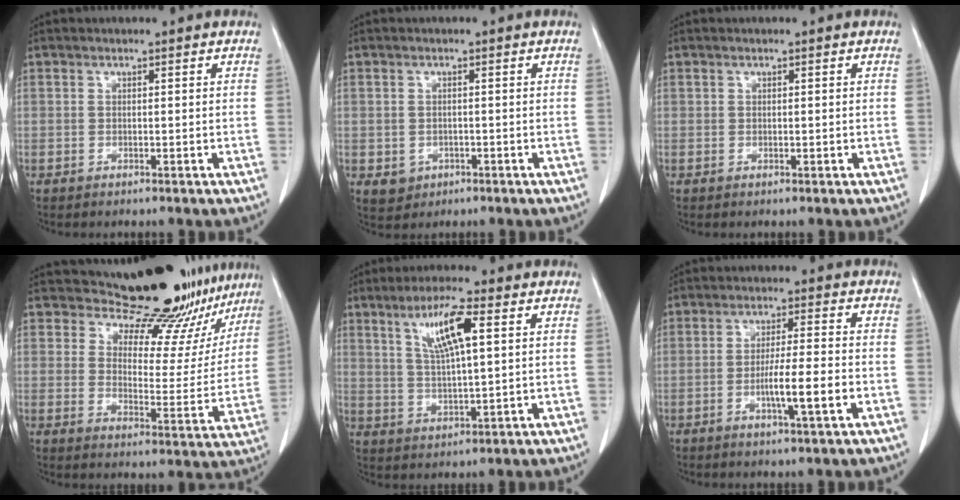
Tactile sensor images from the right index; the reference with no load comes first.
{"total": 3.0, "force": [-0.9, 2.8, 0.8], "torque": [-0.009, 0.002, -0.004]}
{"total": 0.0}
{"total": 16.2, "force": [15.3, 3.2, 4.2], "torque": [-0.044, -0.070, 0.183]}
{"total": 8.6, "force": [3.4, 1.0, 7.8], "torque": [-0.147, 0.004, 0.065]}
{"total": 6.9, "force": [-2.1, -0.1, 6.6], "torque": [-0.113, -0.007, -0.038]}